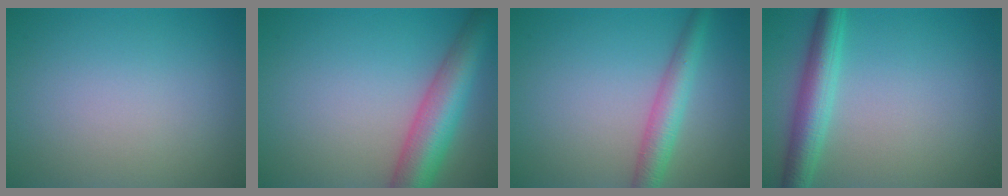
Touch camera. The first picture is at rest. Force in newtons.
{"total": 7.2, "press": 7.2, "slide": 0.3}
{"total": 3.5, "press": 3.5, "slide": 0.1}
{"total": 4.2, "press": 4.2, "slide": 0.1}